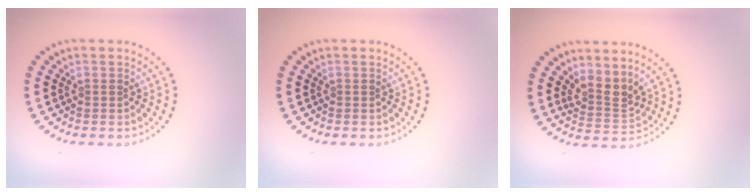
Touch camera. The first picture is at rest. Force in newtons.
{"total": 0.0}
{"total": 2.8, "press": 2.0, "slide": 2.0}